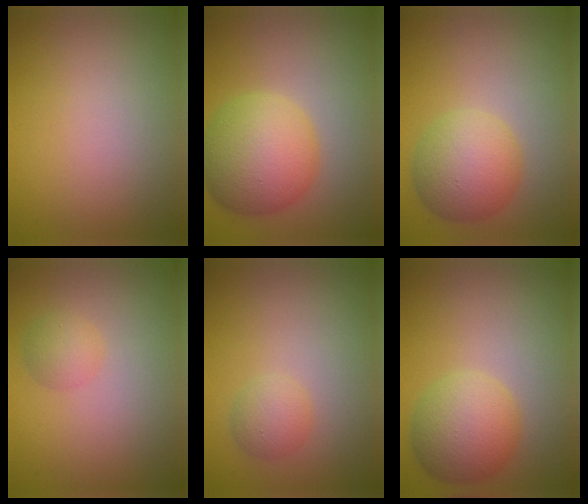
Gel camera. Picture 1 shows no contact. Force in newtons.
{"total": 7.5, "press": 7.5, "slide": 0.1}
{"total": 5.1, "press": 5.1, "slide": 0.2}
{"total": 1.8, "press": 1.7, "slide": 0.2}
{"total": 1.7, "press": 1.7, "slide": 0.2}
{"total": 5.0, "press": 5.0, "slide": 0.3}